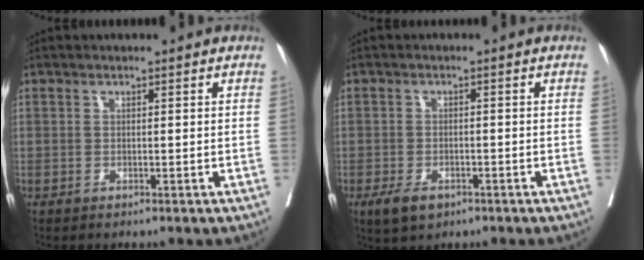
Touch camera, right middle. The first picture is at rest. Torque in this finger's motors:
{"motor_torque": [0.80, -0.56, 0.39, 0.08]}